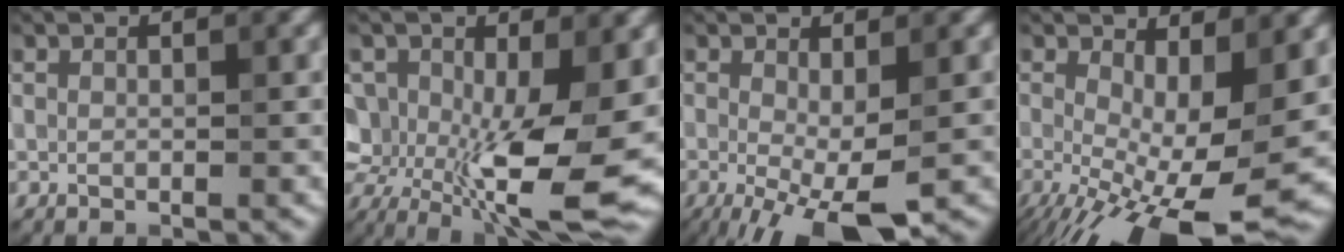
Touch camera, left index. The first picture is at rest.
{"total": 12.6, "force": [-1.7, 6.6, 10.7], "torque": [-0.188, -0.027, -0.023]}
{"total": 5.5, "force": [-1.8, 1.3, 5.0], "torque": [-0.098, -0.013, -0.031]}
{"total": 12.1, "force": [-3.0, 4.0, 11.0], "torque": [-0.178, -0.015, -0.043]}